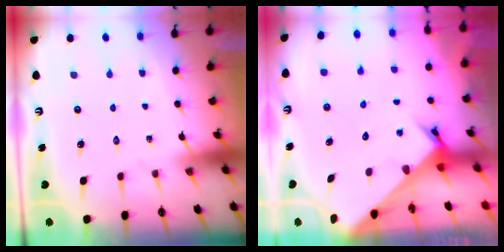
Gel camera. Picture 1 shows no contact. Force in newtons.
{"total": 2.6, "press": 2.6, "slide": 0.2}